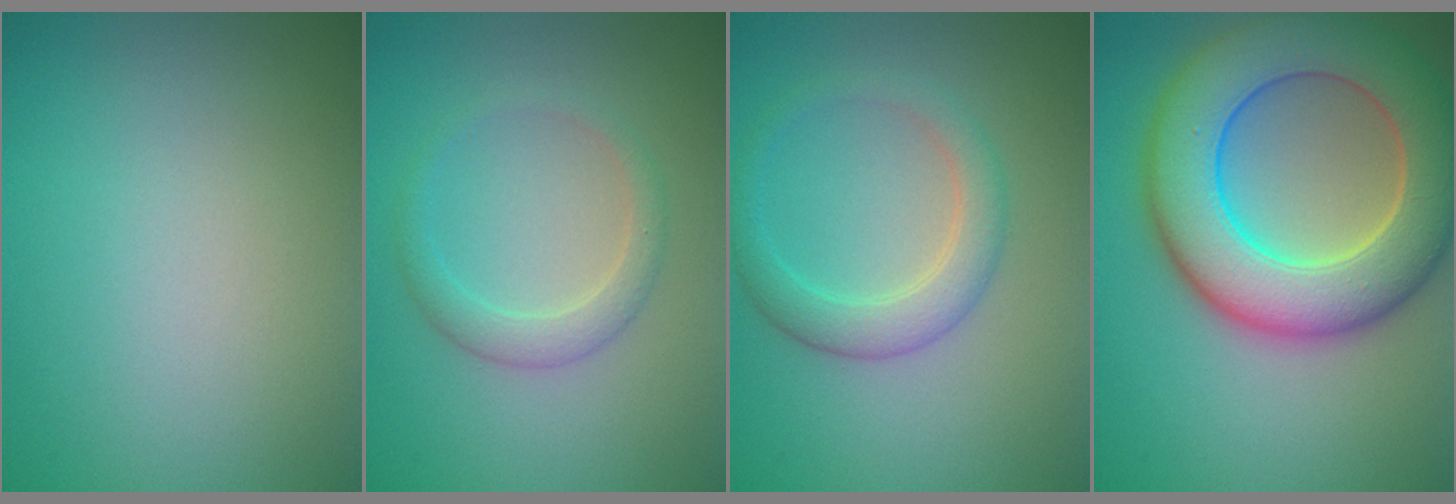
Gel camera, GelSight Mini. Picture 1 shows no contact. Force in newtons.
{"total": 2.1, "press": 2.1, "slide": 0.1}
{"total": 3.0, "press": 3.0, "slide": 0.1}
{"total": 11.0, "press": 11.0, "slide": 0.6}